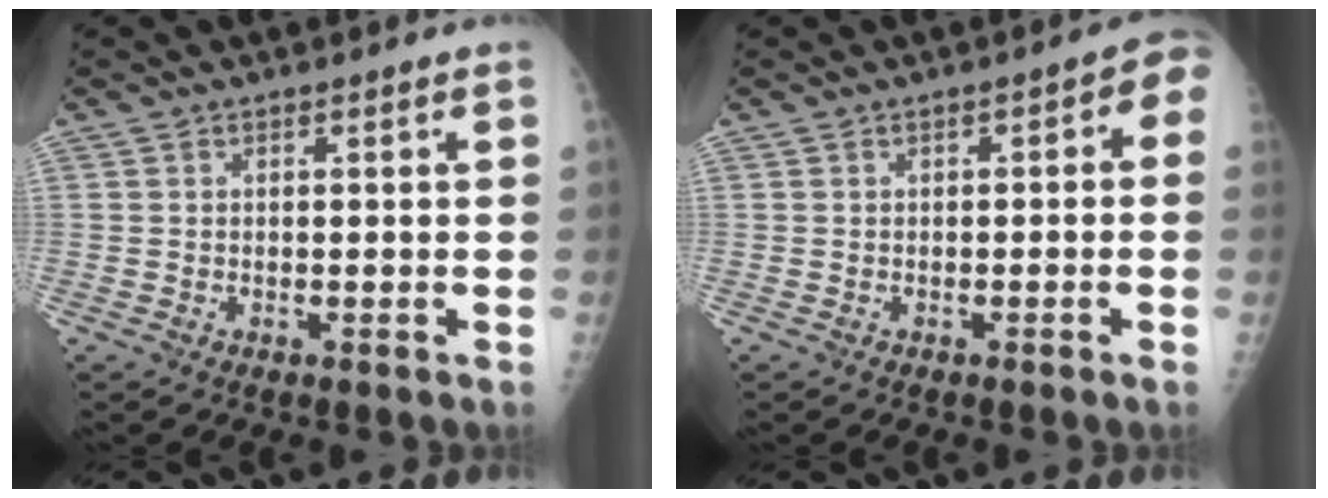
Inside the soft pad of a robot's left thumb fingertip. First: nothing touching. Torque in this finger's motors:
{"motor_torque": [-0.32, 0.23, 0.02, -0.09, 0.04]}